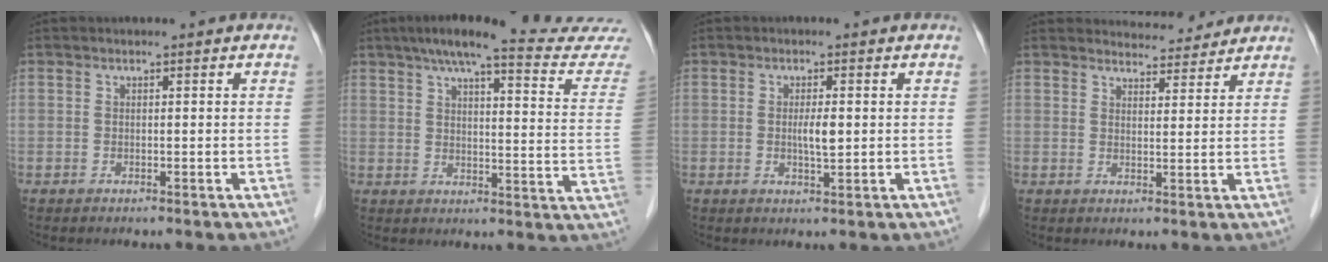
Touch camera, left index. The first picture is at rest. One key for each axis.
{"total": 23.0, "fx": 20.8, "fy": 0.6, "fz": 9.7, "tx": -0.129, "ty": -0.054, "tz": 0.248}
{"total": 2.4, "fx": -0.1, "fy": 0.4, "fz": 2.4, "tx": -0.045, "ty": -0.006, "tz": -0.001}
{"total": 5.2, "fx": 5.0, "fy": 1.1, "fz": 0.1, "tx": -0.002, "ty": 0.003, "tz": 0.063}